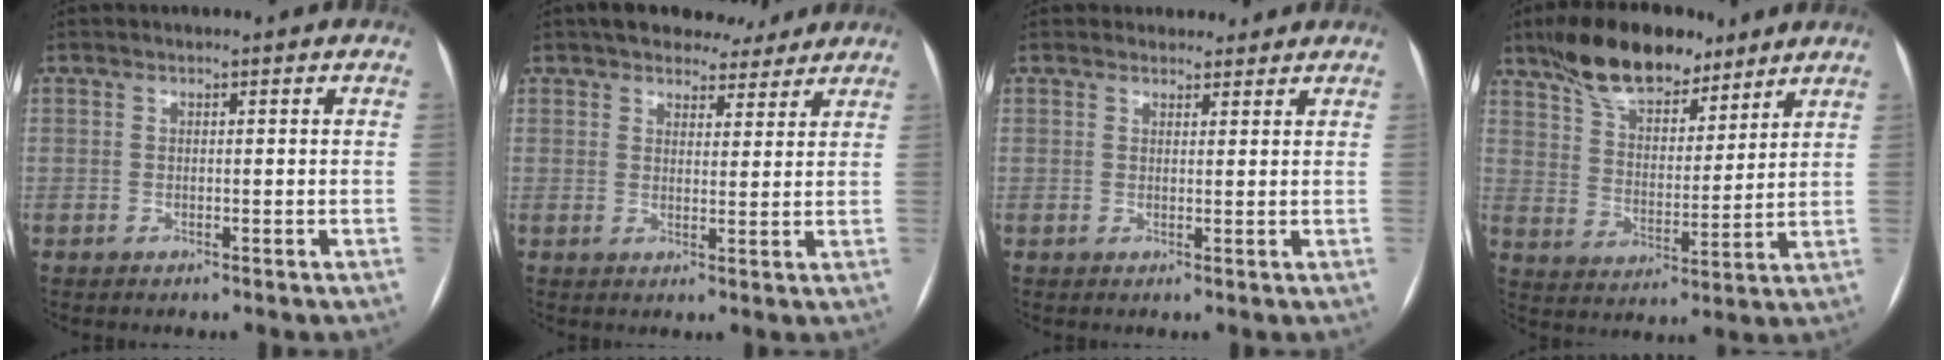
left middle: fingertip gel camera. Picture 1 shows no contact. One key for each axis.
{"total": 8.6, "fx": 7.4, "fy": 3.5, "fz": 2.8, "tx": -0.022, "ty": 0.014, "tz": 0.094}
{"total": 2.9, "fx": 2.6, "fy": 1.4, "fz": 0.0, "tx": 0.005, "ty": 0.008, "tz": 0.030}
{"total": 14.4, "fx": 10.9, "fy": 6.0, "fz": 7.3, "tx": -0.125, "ty": 0.022, "tz": 0.188}